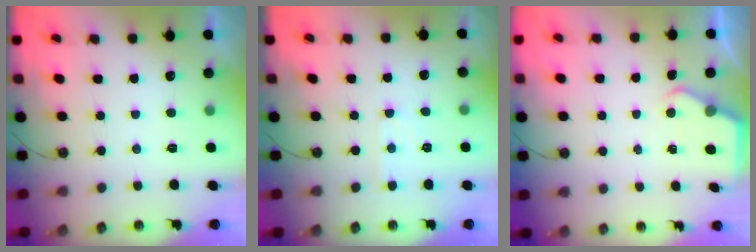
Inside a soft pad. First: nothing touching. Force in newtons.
{"total": 4.5, "press": 4.4, "slide": 0.7}
{"total": 2.6, "press": 2.5, "slide": 0.4}